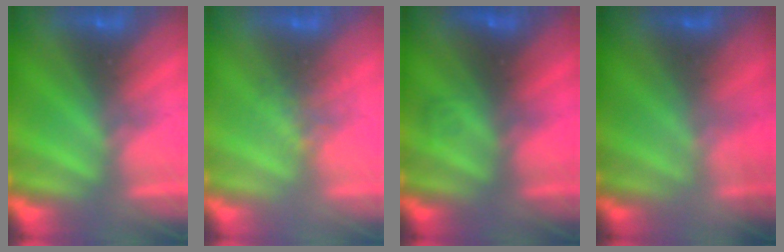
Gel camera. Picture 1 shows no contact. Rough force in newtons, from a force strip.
{"total": 1.1}
{"total": 1.7}
{"total": 1.8}